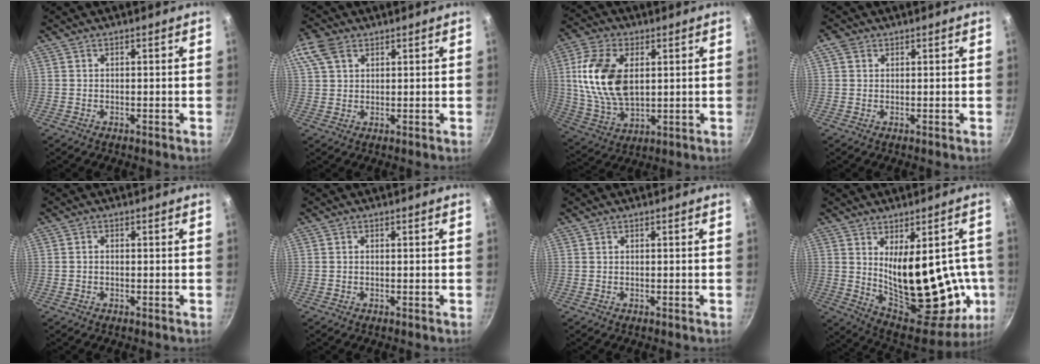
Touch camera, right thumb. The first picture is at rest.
{"total": 6.6, "force": [3.3, 4.3, 3.8], "torque": [-0.075, 0.008, 0.061]}
{"total": 15.9, "force": [2.9, 9.4, 12.4], "torque": [-0.227, -0.009, 0.060]}
{"total": 2.2, "force": [0.9, 1.7, 1.0], "torque": [-0.016, 0.000, 0.012]}
{"total": 0.9, "force": [-0.3, 0.6, 0.5], "torque": [-0.011, 0.005, -0.005]}
{"total": 0.0}
{"total": 0.0}
{"total": 23.8, "force": [0.1, 11.9, 20.6], "torque": [-0.241, -0.044, 0.037]}